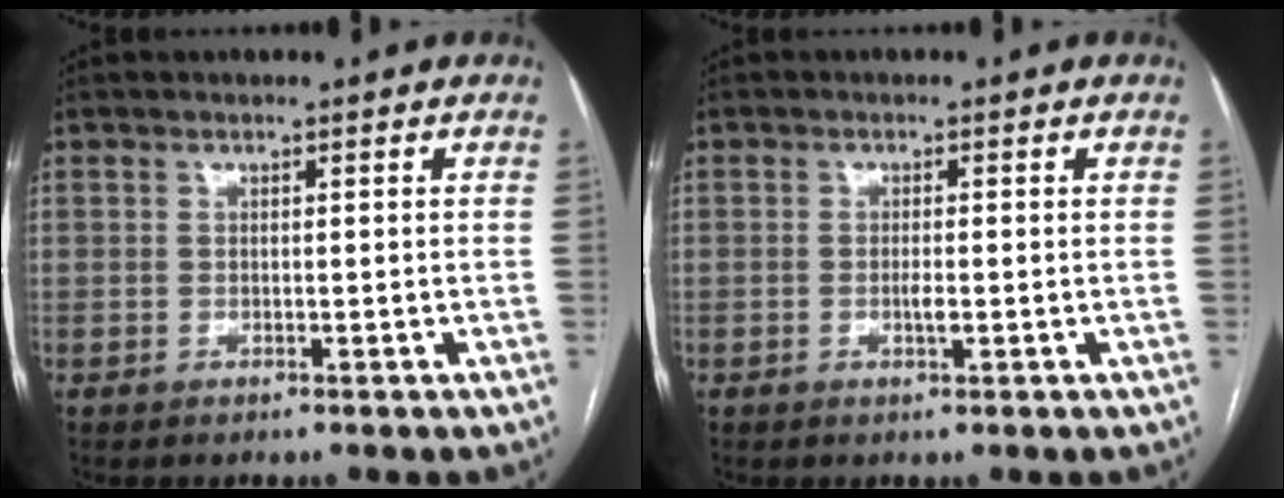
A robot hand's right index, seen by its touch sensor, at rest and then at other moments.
{"total": 1.7, "force": [-0.4, 0.3, 1.6], "torque": [-0.032, -0.002, -0.006]}